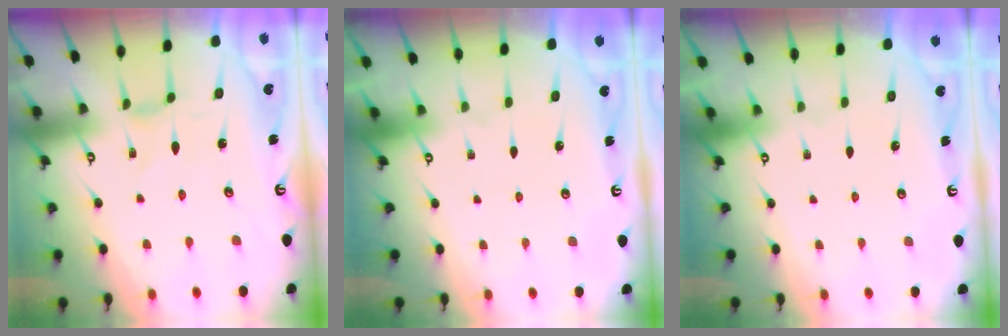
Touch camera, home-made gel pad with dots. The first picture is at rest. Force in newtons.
{"total": 0.0}
{"total": 0.0}